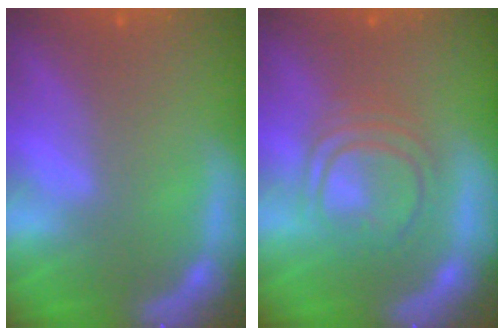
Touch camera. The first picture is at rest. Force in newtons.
{"total": 6.0}